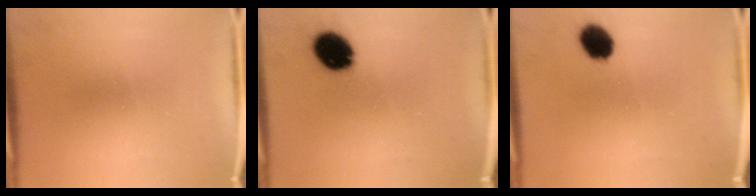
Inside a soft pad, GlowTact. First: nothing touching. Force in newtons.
{"total": 10.5}
{"total": 6.4}